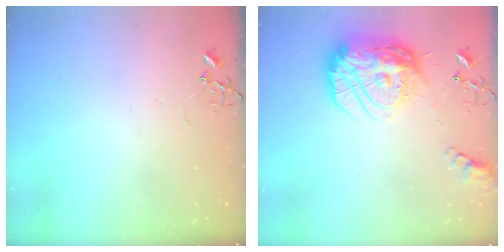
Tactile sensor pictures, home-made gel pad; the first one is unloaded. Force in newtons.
{"total": 20.2, "press": 20.1, "slide": 1.6}